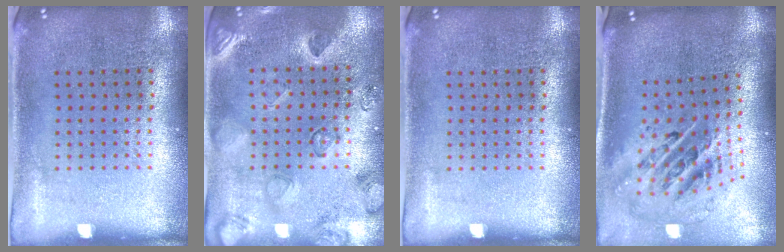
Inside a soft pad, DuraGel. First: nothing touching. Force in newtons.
{"total": 2.3, "press": 2.0, "slide": 1.1}
{"total": 0.0}
{"total": 2.4, "press": 1.6, "slide": 1.7}